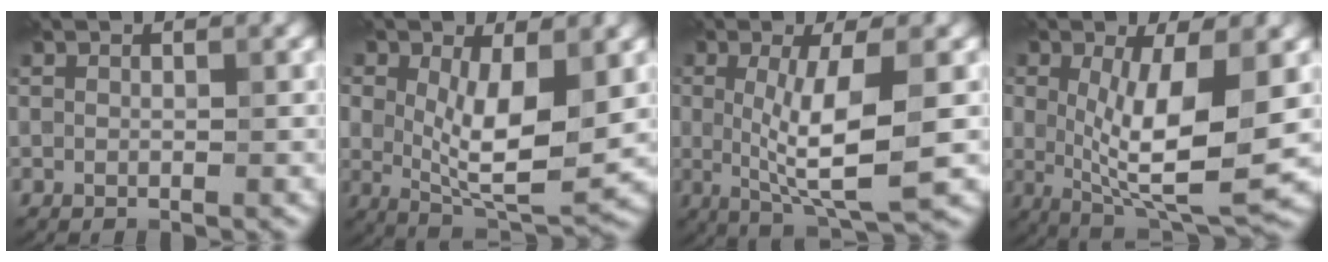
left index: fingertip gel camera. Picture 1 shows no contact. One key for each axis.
{"total": 7.8, "fx": 0.7, "fy": 3.8, "fz": 6.8, "tx": -0.133, "ty": -0.014, "tz": 0.018}
{"total": 7.0, "fx": -0.2, "fy": 1.7, "fz": 6.8, "tx": -0.124, "ty": -0.011, "tz": 0.000}
{"total": 8.8, "fx": 0.1, "fy": 3.1, "fz": 8.3, "tx": -0.152, "ty": -0.018, "tz": 0.008}